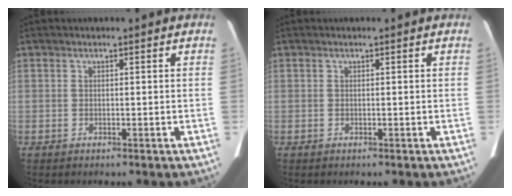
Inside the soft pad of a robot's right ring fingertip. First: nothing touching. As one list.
[{"total": 0.0}]